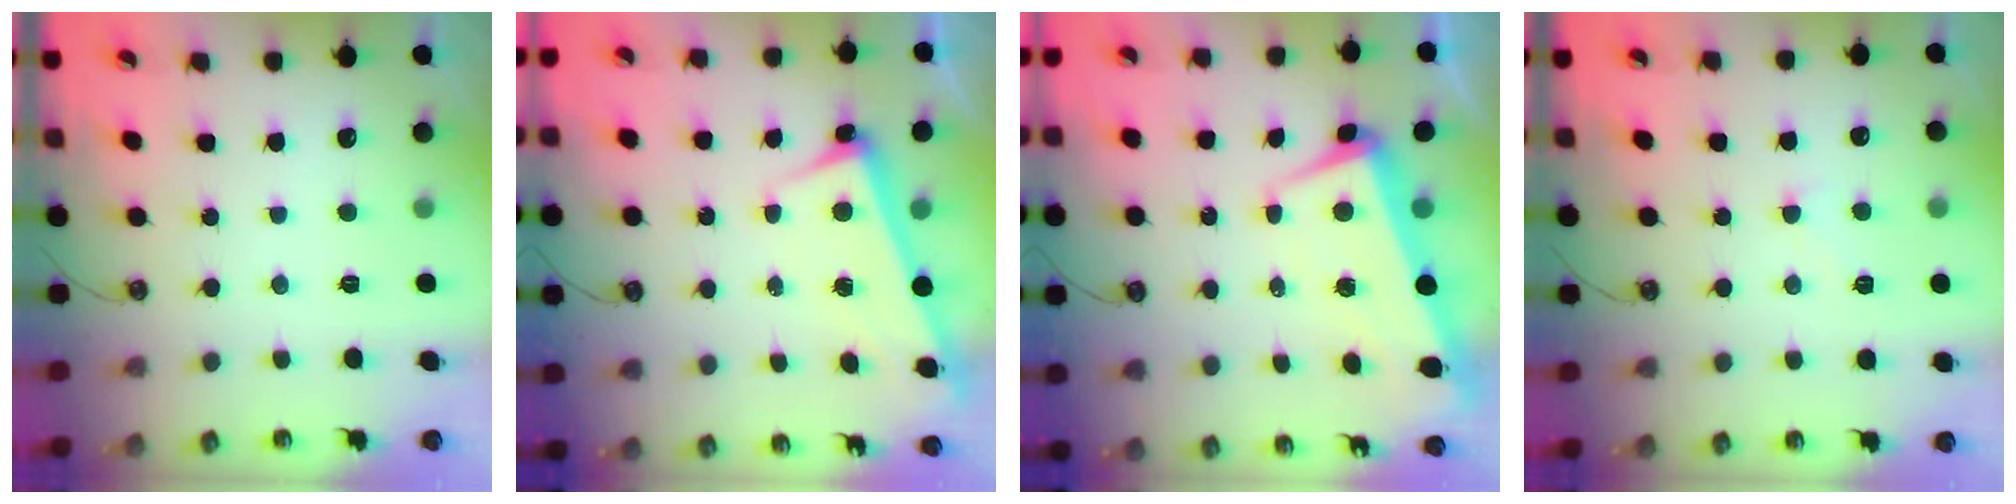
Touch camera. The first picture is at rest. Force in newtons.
{"total": 2.6, "press": 2.5, "slide": 0.7}
{"total": 2.1, "press": 0.4, "slide": 2.1}
{"total": 0.9, "press": 0.6, "slide": 0.6}